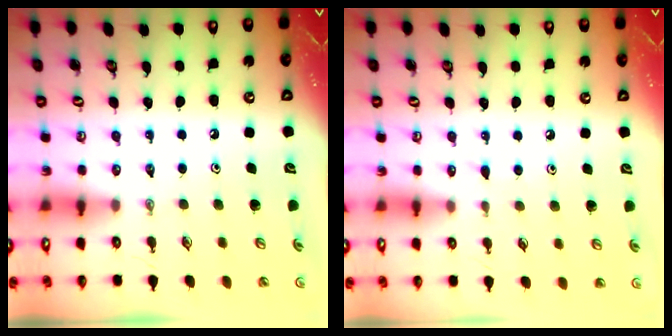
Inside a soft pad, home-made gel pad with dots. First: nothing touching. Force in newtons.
{"total": 2.7, "press": 2.7, "slide": 0.3}